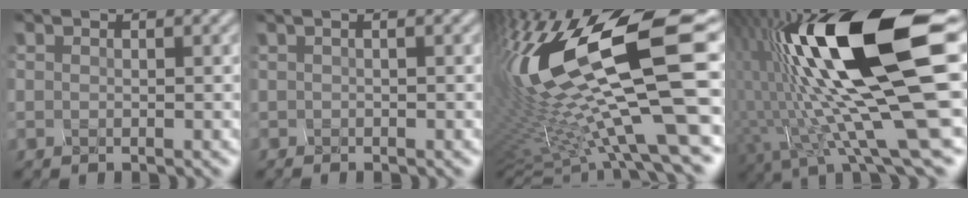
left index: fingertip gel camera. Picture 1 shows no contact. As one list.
[{"total": 0.5, "force": [-0.1, 0.0, 0.5], "torque": [0.005, 0.000, 0.003]}, {"total": 15.4, "force": [0.8, 3.1, 15.1], "torque": [-0.319, -0.011, 0.048]}, {"total": 14.9, "force": [2.9, 2.5, 14.3], "torque": [-0.252, -0.001, 0.073]}]